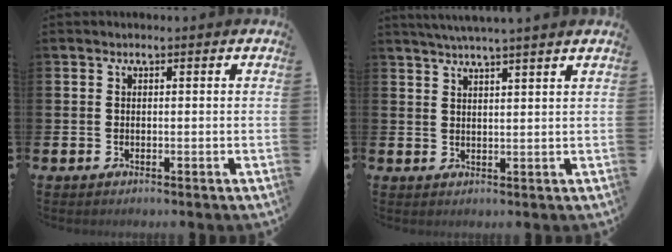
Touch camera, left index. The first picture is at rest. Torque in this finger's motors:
{"motor_torque": [1.09, -1.05, 0.37, 0.10]}